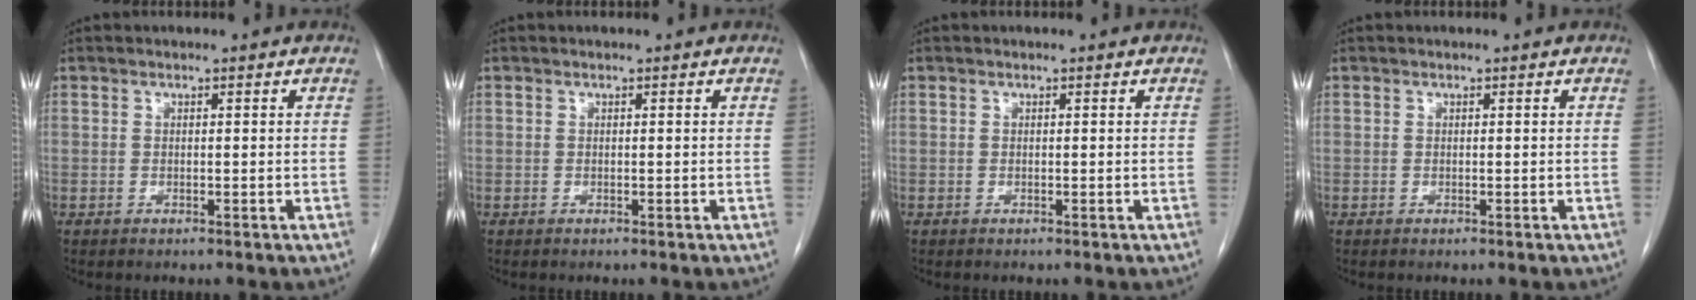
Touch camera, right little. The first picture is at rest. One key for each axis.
{"total": 0.0}
{"total": 0.0}
{"total": 0.0}